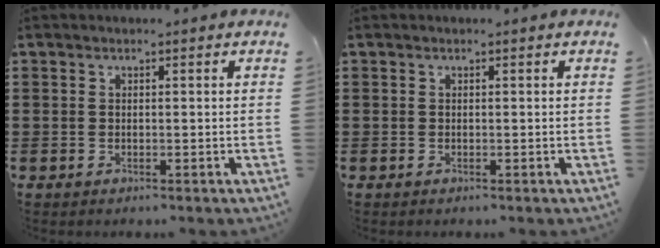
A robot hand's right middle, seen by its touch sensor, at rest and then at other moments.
{"total": 0.0}